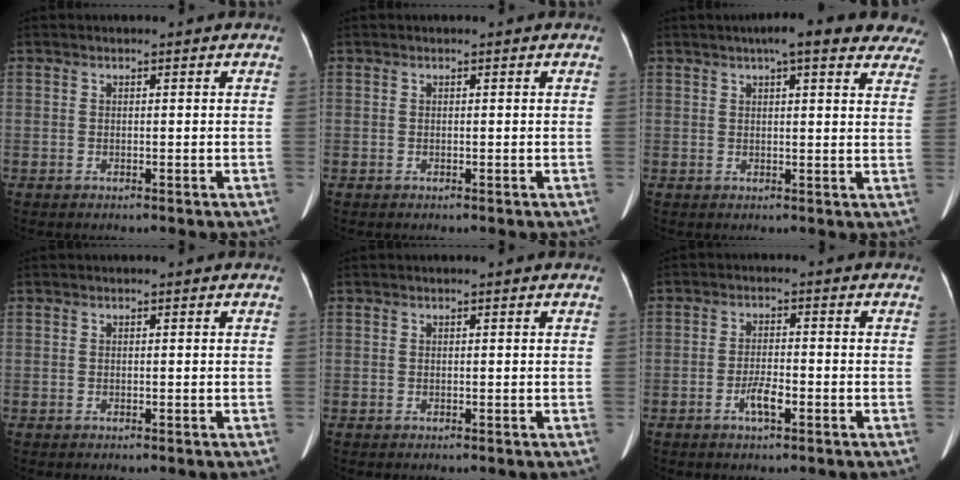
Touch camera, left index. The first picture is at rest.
{"total": 0.0}
{"total": 14.0, "force": [11.2, 3.1, 7.8], "torque": [-0.079, 0.023, 0.120]}
{"total": 0.0}
{"total": 0.0}
{"total": 3.3, "force": [-1.7, 0.7, 2.8], "torque": [-0.052, 0.002, -0.033]}